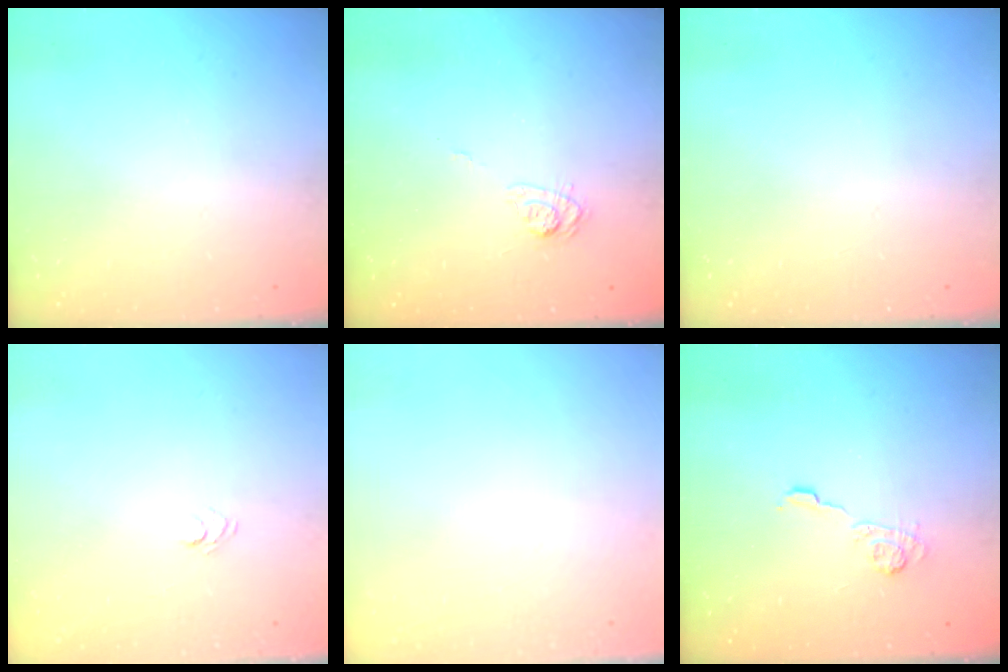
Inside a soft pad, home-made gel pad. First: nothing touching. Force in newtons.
{"total": 4.9, "press": 4.7, "slide": 1.6}
{"total": 0.0}
{"total": 4.2, "press": 4.0, "slide": 1.2}
{"total": 2.7, "press": 2.6, "slide": 0.8}
{"total": 5.2, "press": 5.2, "slide": 0.4}